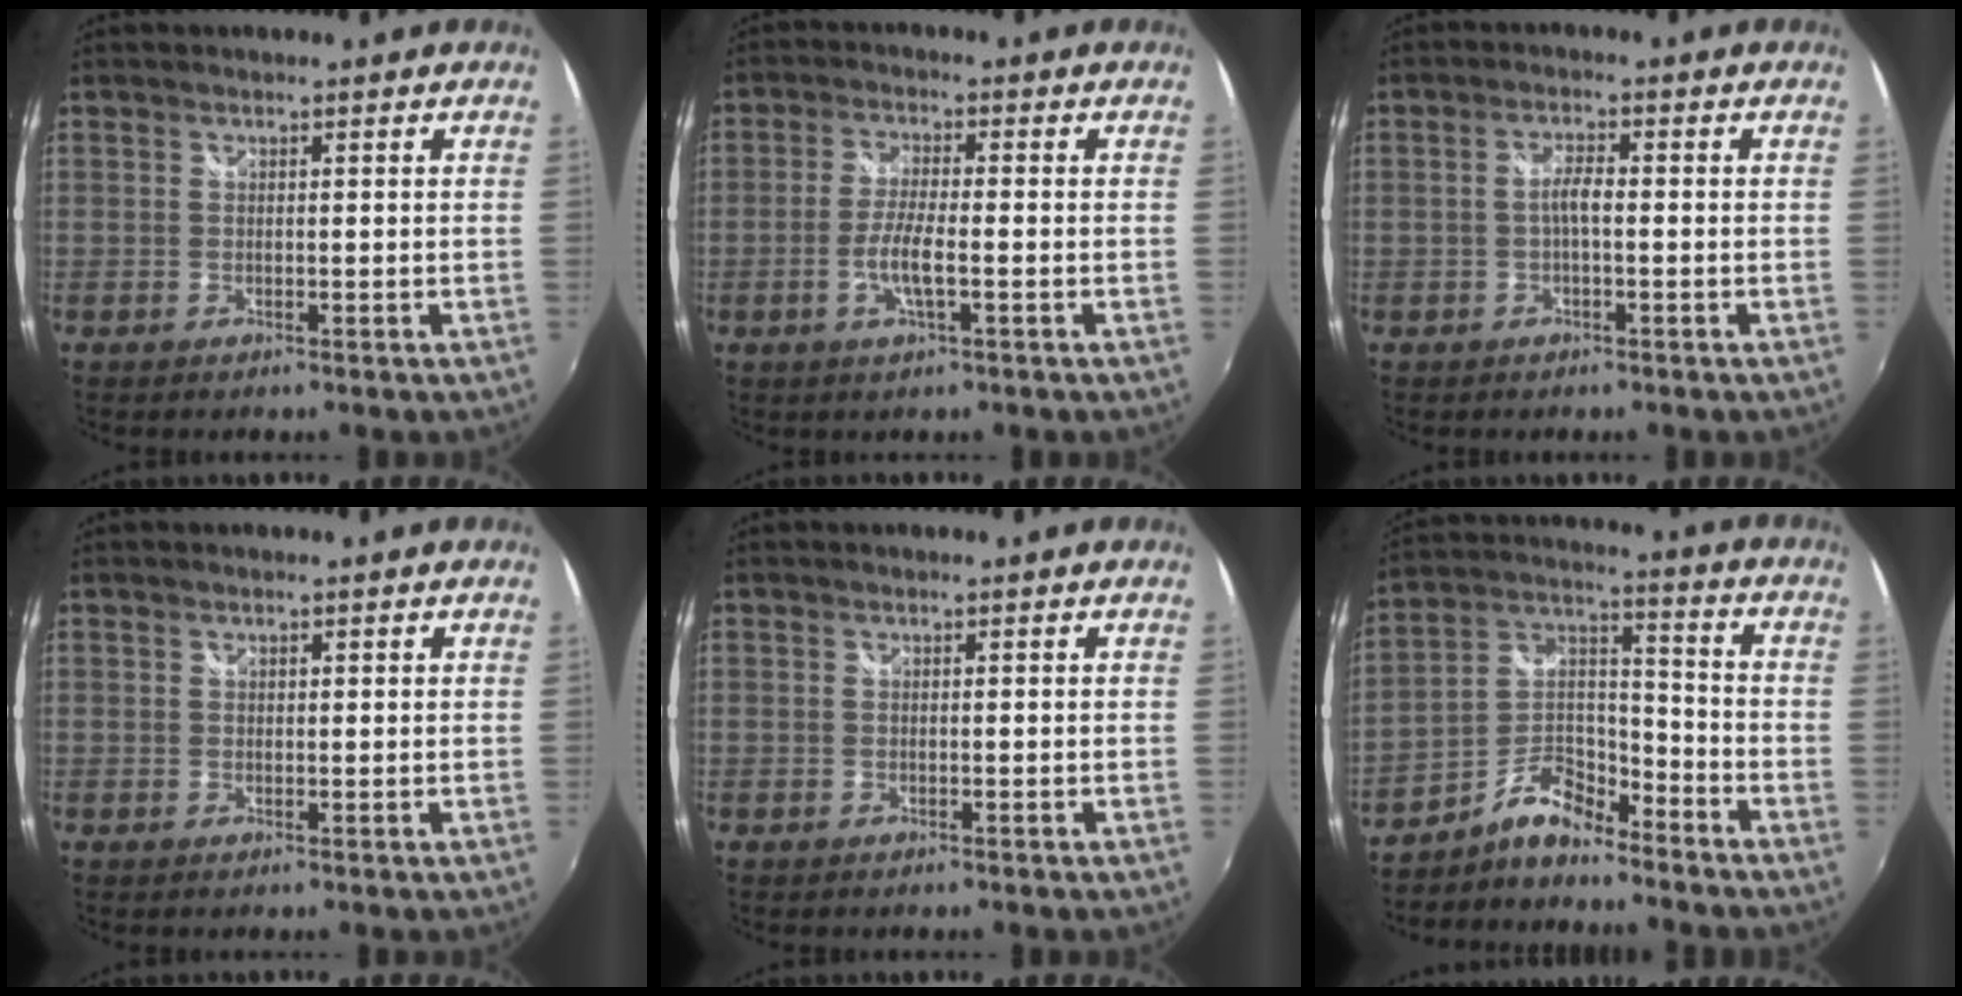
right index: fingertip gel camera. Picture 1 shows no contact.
{"total": 5.5, "force": [-1.8, 0.9, 5.2], "torque": [-0.107, -0.003, -0.034]}
{"total": 2.5, "force": [-0.5, 0.5, 2.4], "torque": [-0.048, 0.008, -0.009]}
{"total": 0.5, "force": [0.4, 0.3, 0.2], "torque": [-0.003, 0.002, 0.007]}
{"total": 0.0}
{"total": 8.8, "force": [-7.1, 3.2, 4.0], "torque": [-0.093, 0.038, -0.144]}